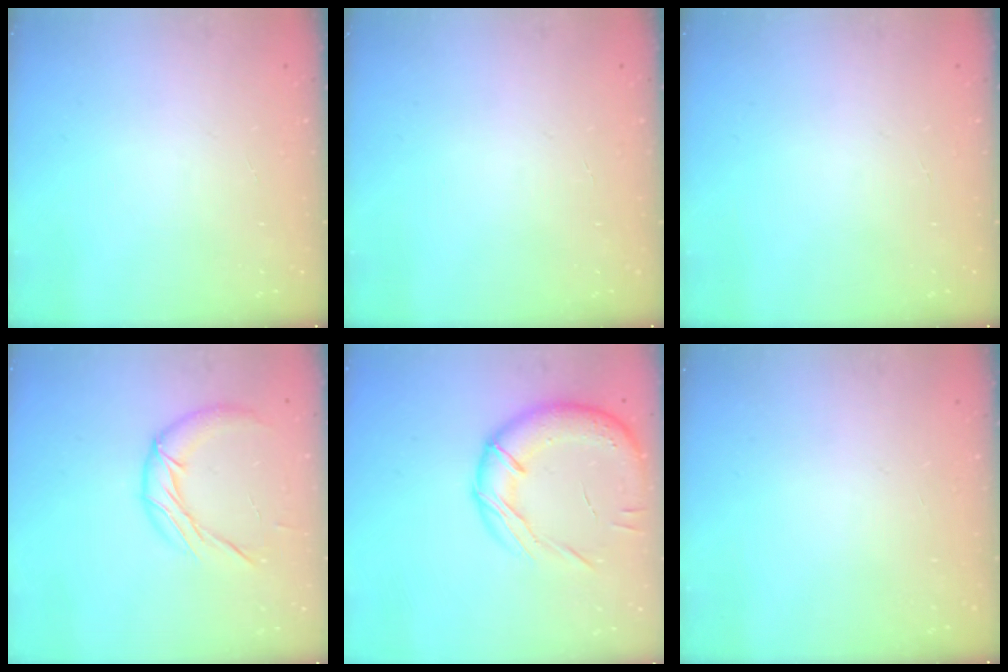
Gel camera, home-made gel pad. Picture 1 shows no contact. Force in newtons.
{"total": 0.0}
{"total": 0.0}
{"total": 12.0, "press": 11.9, "slide": 0.7}
{"total": 17.7, "press": 17.4, "slide": 3.2}
{"total": 0.0}